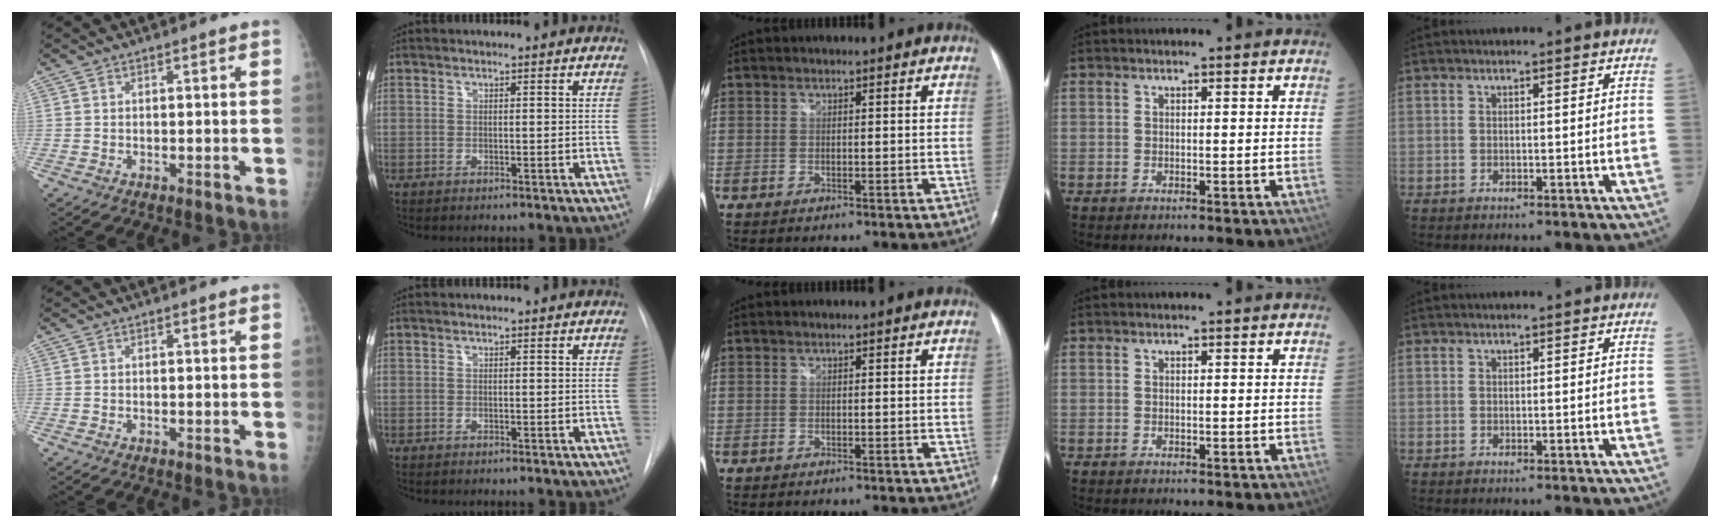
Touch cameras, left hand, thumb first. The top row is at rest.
{}